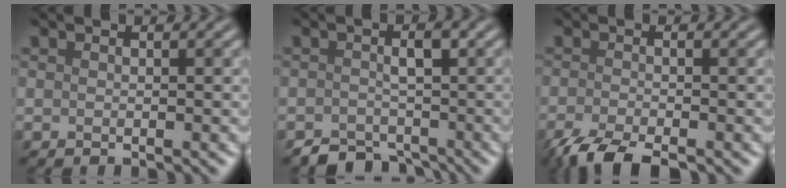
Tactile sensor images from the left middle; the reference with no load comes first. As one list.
[{"total": 2.8, "force": [-2.5, 0.9, 1.0], "torque": [-0.006, 0.007, -0.038]}, {"total": 3.8, "force": [-3.2, 0.3, 1.9], "torque": [-0.040, -0.005, -0.060]}]